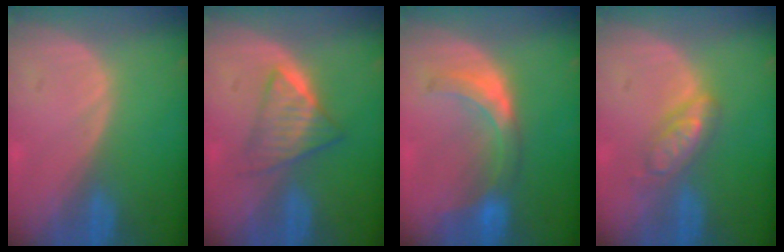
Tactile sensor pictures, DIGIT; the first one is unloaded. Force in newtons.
{"total": 6.3, "press": 5.4, "slide": 3.2}
{"total": 6.3, "press": 6.3, "slide": 0.1}
{"total": 4.6, "press": 4.5, "slide": 0.3}